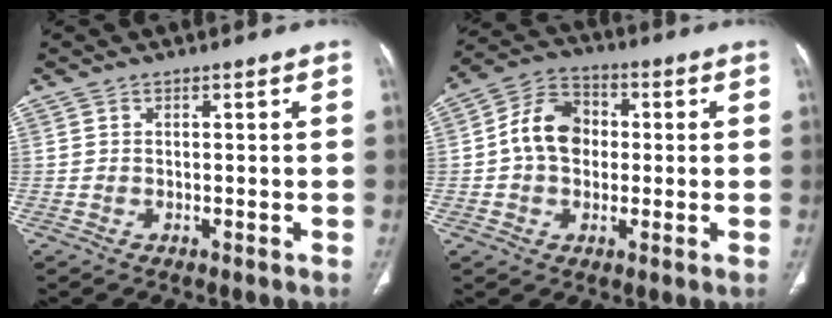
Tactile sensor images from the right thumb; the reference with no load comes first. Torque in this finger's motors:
{"motor_torque": [1.35, 1.53, 0.94, -0.73, 0.10]}